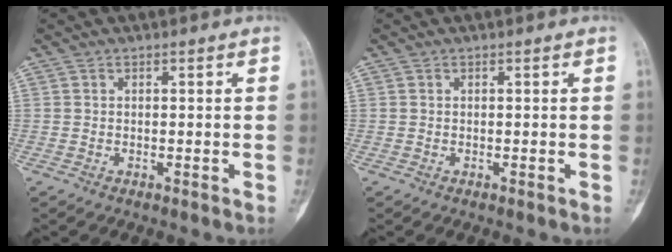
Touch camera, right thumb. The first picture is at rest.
{"total": 0.0}